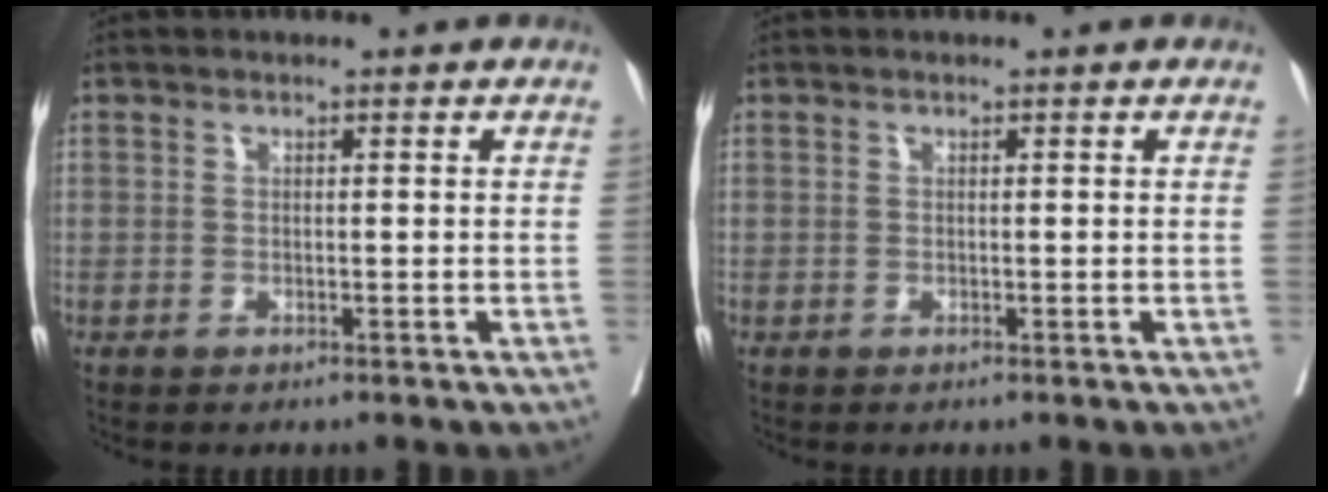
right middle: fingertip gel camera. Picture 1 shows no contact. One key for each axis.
{"total": 0.0}